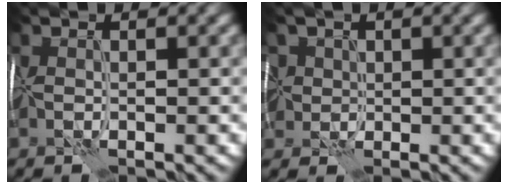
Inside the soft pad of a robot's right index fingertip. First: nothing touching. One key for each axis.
{"total": 4.4, "fx": 1.0, "fy": 3.8, "fz": 2.0, "tx": -0.040, "ty": 0.021, "tz": 0.004}